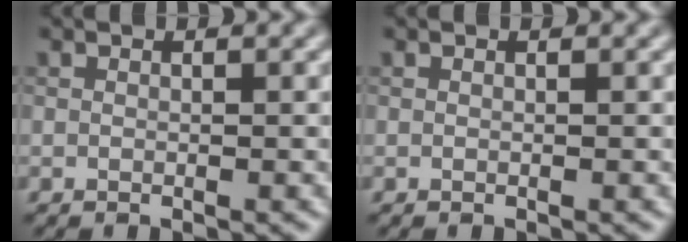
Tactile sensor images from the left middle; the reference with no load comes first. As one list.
[{"total": 0.0}]